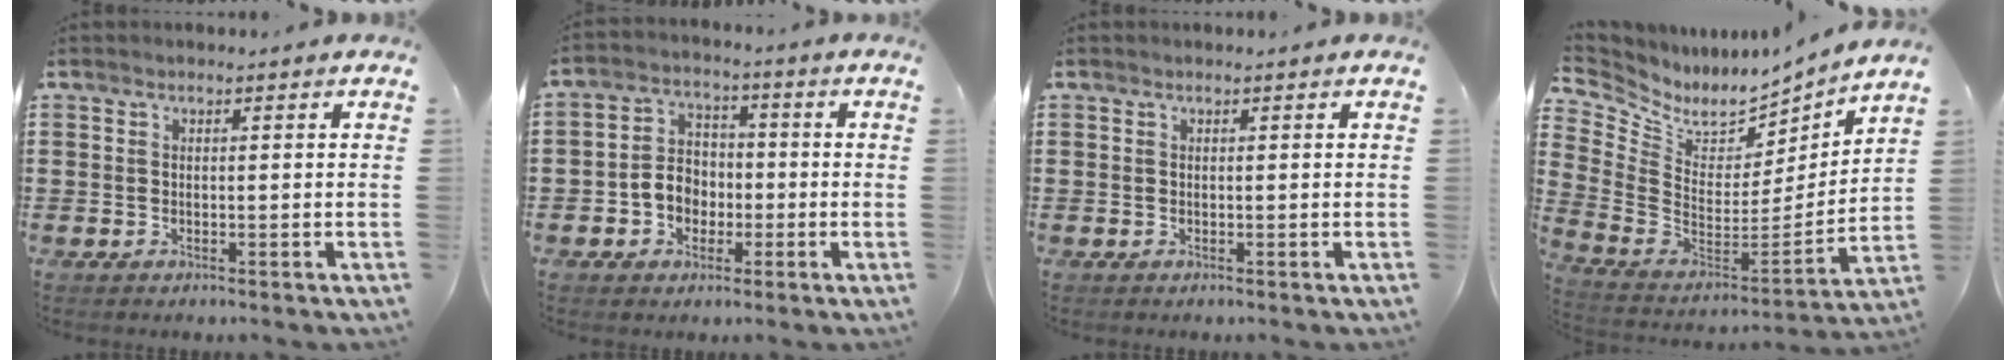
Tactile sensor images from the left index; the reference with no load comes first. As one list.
[{"total": 5.1, "force": [-1.9, 4.3, 2.1], "torque": [-0.057, 0.012, -0.040]}, {"total": 0.0}, {"total": 5.5, "force": [4.4, 3.0, 1.4], "torque": [-0.061, -0.044, 0.075]}]